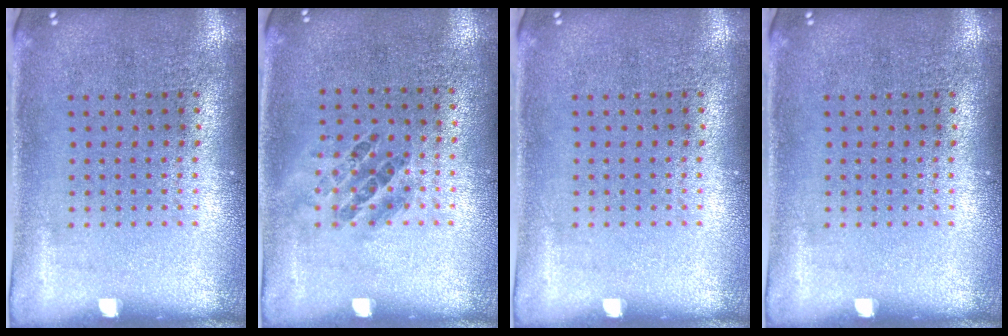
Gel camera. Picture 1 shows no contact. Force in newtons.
{"total": 0.9, "press": 0.6, "slide": 0.6}
{"total": 0.0}
{"total": 0.0}